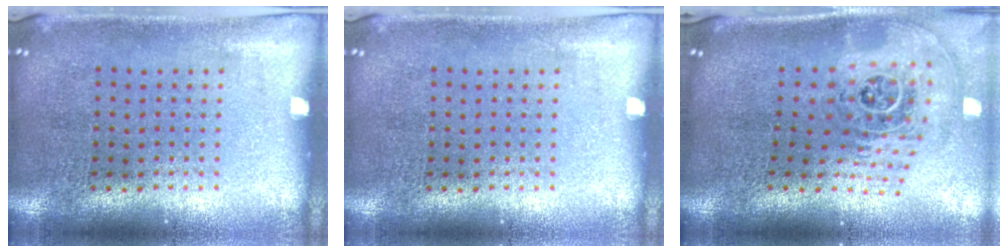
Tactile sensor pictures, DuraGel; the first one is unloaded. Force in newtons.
{"total": 0.0}
{"total": 2.4, "press": 1.7, "slide": 1.7}